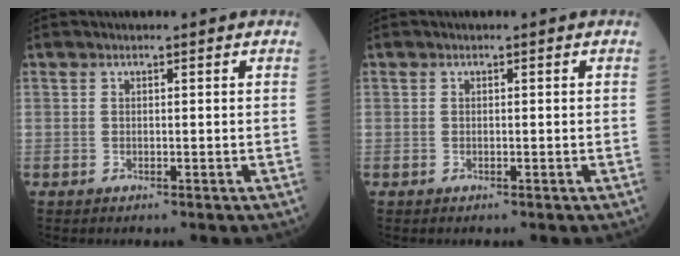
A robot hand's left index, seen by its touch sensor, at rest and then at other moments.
{"total": 0.0}